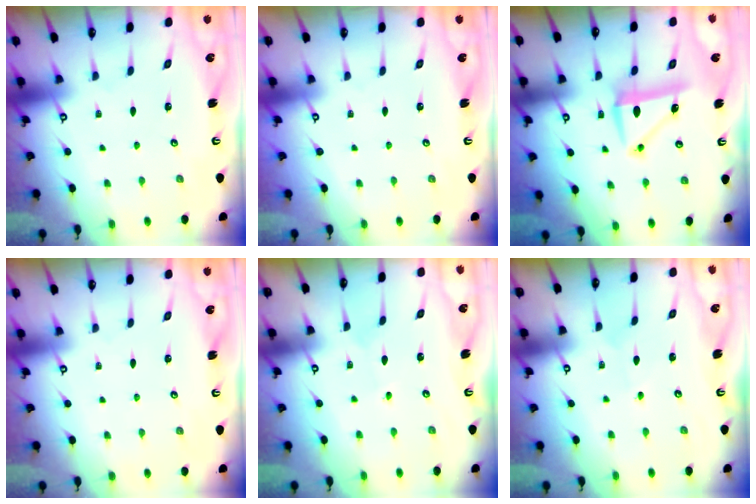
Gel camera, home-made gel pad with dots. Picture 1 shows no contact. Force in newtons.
{"total": 0.0}
{"total": 8.2, "press": 8.0, "slide": 1.8}
{"total": 0.0}
{"total": 1.8, "press": 1.8, "slide": 0.2}
{"total": 1.3, "press": 1.3, "slide": 0.1}